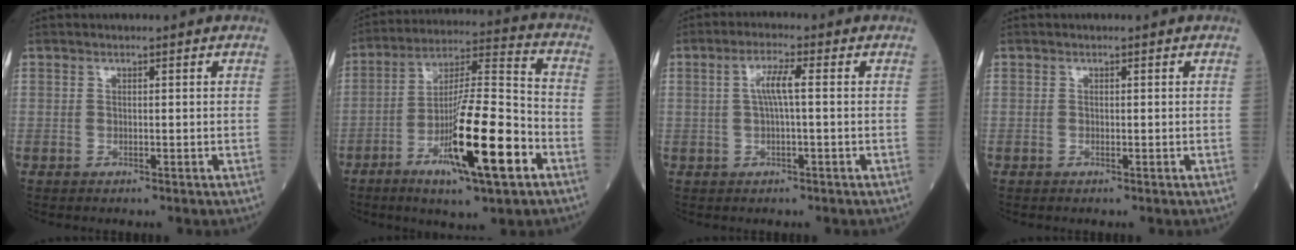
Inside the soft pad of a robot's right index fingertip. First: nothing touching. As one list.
[{"total": 17.0, "force": [-6.9, 1.7, 15.4], "torque": [-0.274, -0.015, -0.115]}, {"total": 3.8, "force": [0.5, 0.2, 3.7], "torque": [-0.075, 0.011, 0.012]}, {"total": 0.0}]